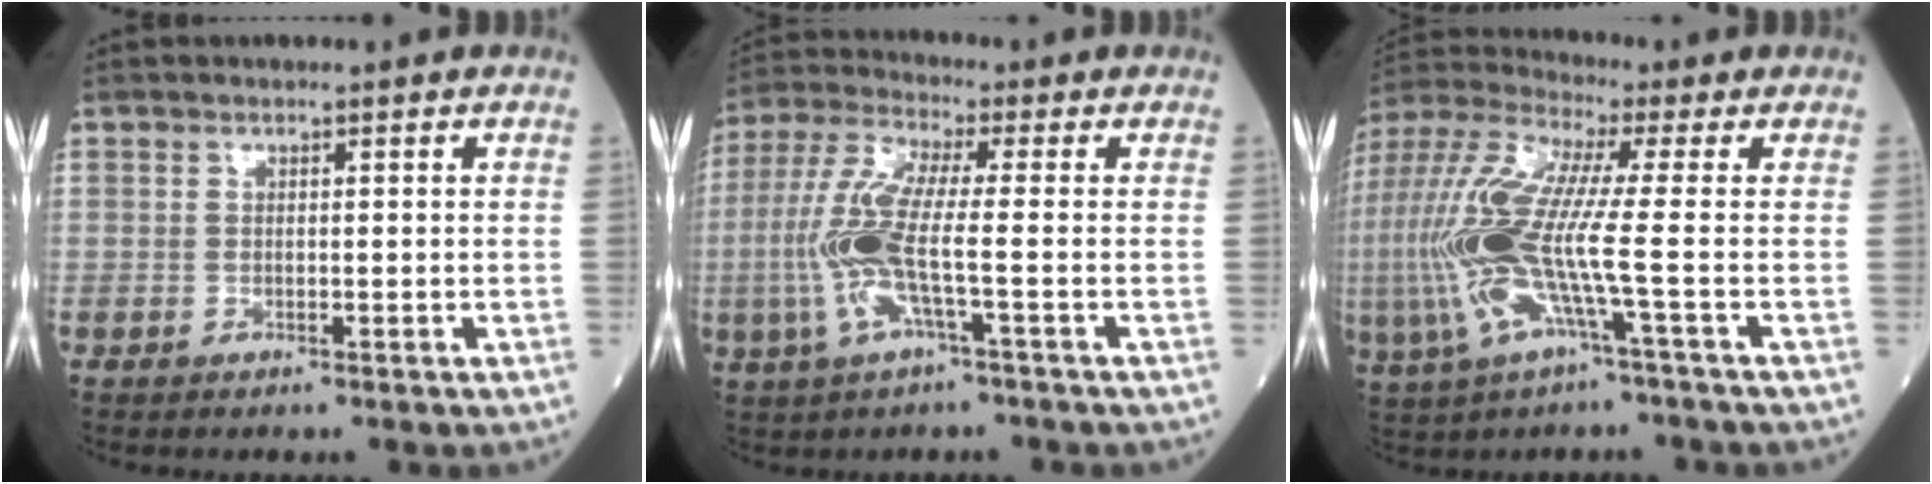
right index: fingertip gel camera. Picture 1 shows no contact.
{"total": 8.4, "force": [-1.6, 0.5, 8.2], "torque": [-0.185, 0.001, -0.038]}
{"total": 14.8, "force": [-2.4, 0.6, 14.6], "torque": [-0.336, -0.001, -0.056]}